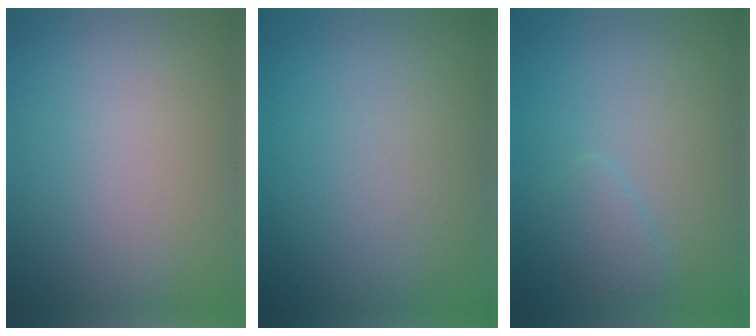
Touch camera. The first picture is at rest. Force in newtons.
{"total": 0.0}
{"total": 1.3, "press": 1.3, "slide": 0.1}